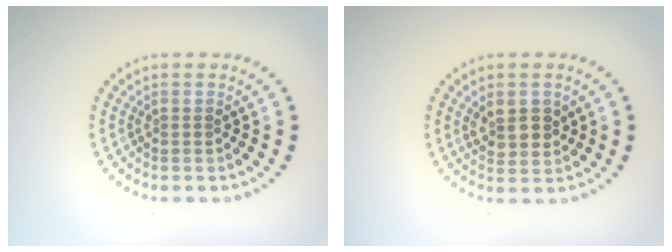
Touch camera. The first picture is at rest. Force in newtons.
{"total": 2.6, "press": 2.5, "slide": 0.8}